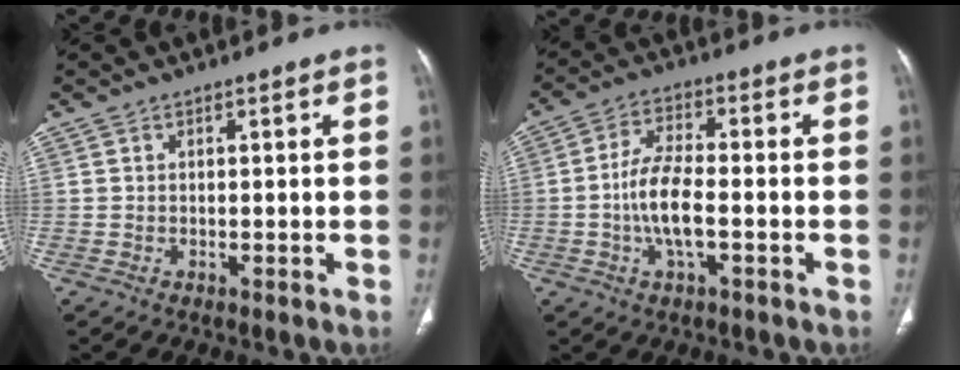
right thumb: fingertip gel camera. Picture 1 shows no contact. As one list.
[{"total": 8.5, "force": [-1.8, 3.2, 7.7], "torque": [-0.156, 0.016, -0.039]}]